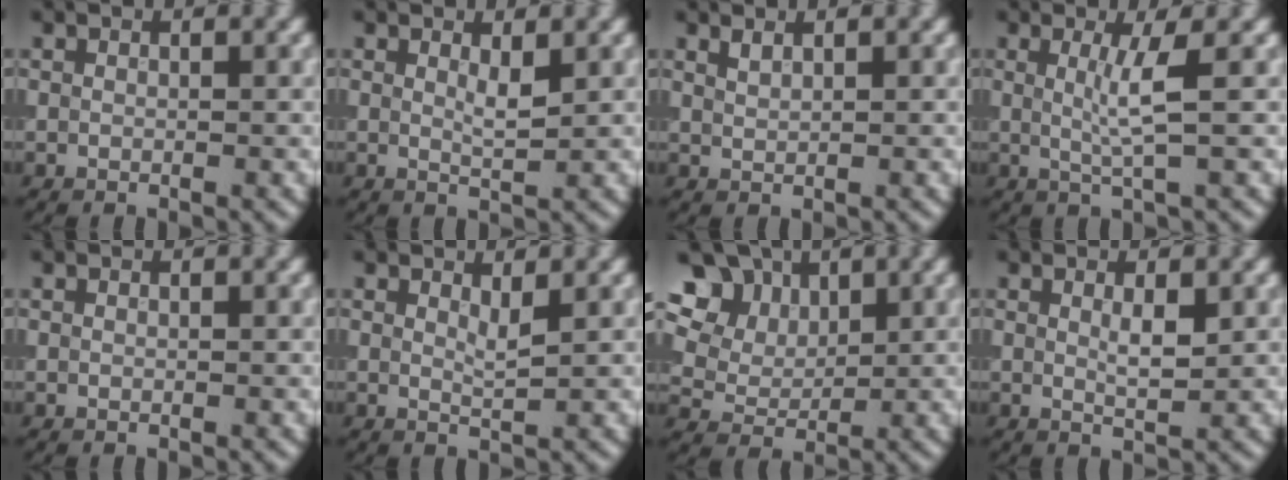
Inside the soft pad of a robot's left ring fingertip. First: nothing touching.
{"total": 1.4, "force": [0.6, 0.2, 1.2], "torque": [-0.023, -0.005, 0.010]}
{"total": 0.5, "force": [0.5, 0.0, 0.2], "torque": [-0.004, 0.000, 0.012]}
{"total": 3.0, "force": [0.4, 0.5, 2.9], "torque": [-0.053, -0.003, 0.006]}
{"total": 0.0}
{"total": 1.2, "force": [0.7, 0.2, 1.0], "torque": [-0.019, -0.005, 0.011]}
{"total": 14.6, "force": [6.9, 10.9, 6.8], "torque": [-0.166, 0.041, 0.116]}
{"total": 1.7, "force": [0.6, 0.3, 1.5], "torque": [-0.027, -0.003, 0.010]}